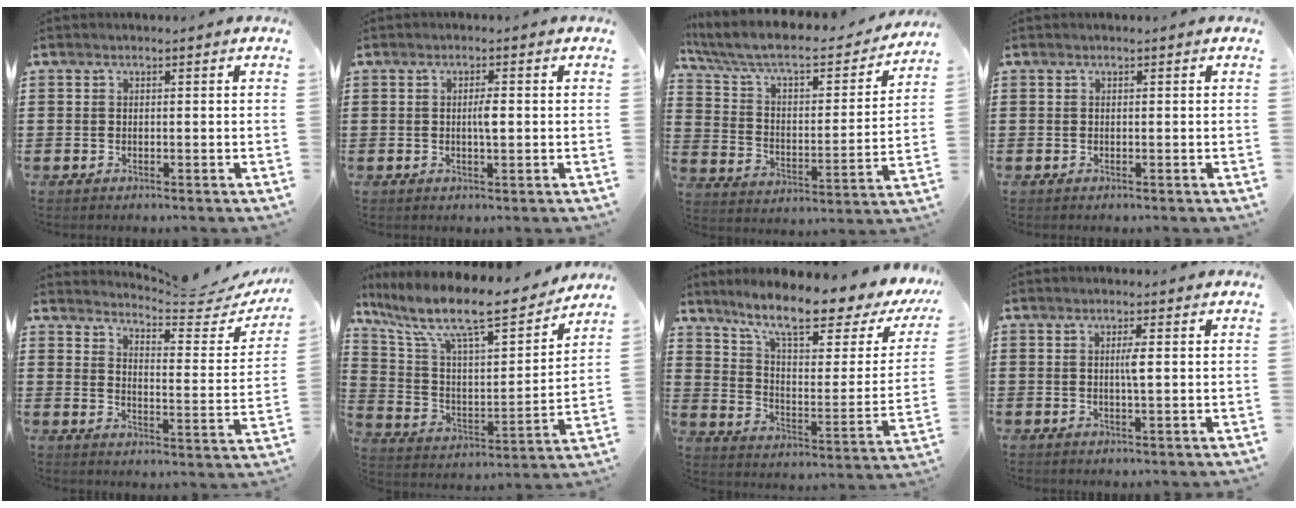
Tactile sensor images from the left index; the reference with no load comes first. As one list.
[{"total": 2.3, "force": [0.1, 0.5, 2.3], "torque": [-0.043, -0.002, 0.001]}, {"total": 7.3, "force": [6.0, 1.7, 3.7], "torque": [-0.099, -0.044, 0.097]}, {"total": 0.0}, {"total": 4.8, "force": [4.6, -0.1, 1.2], "torque": [-0.035, -0.044, 0.072]}, {"total": 12.5, "force": [9.9, 2.2, 7.3], "torque": [-0.176, -0.066, 0.165]}, {"total": 10.9, "force": [8.4, 1.4, 6.8], "torque": [-0.140, -0.056, 0.135]}, {"total": 2.1, "force": [0.4, 0.1, 2.0], "torque": [-0.041, -0.001, 0.004]}]